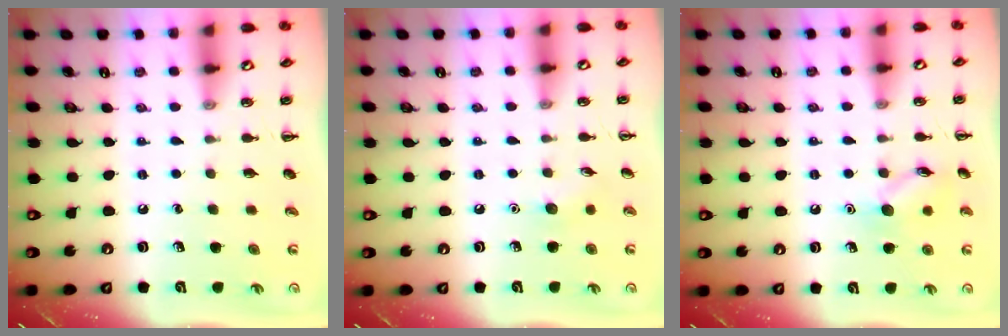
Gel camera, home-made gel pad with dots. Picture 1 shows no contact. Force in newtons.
{"total": 5.6, "press": 5.4, "slide": 1.6}
{"total": 9.5, "press": 9.4, "slide": 0.9}